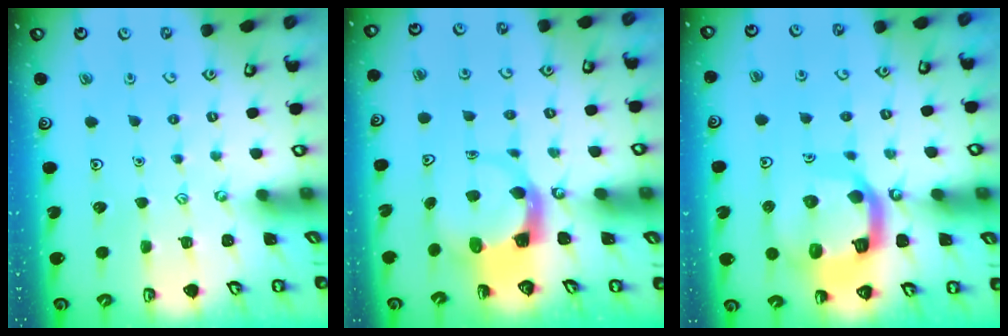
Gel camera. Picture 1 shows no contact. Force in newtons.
{"total": 3.8, "press": 3.7, "slide": 0.6}
{"total": 15.6, "press": 15.4, "slide": 1.9}